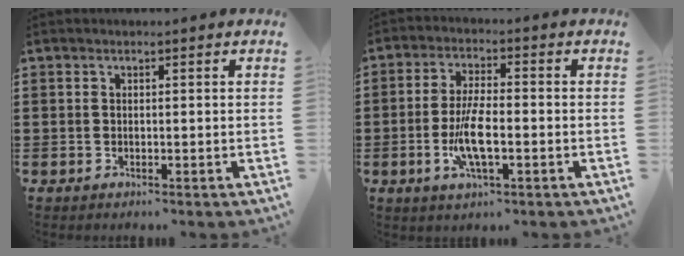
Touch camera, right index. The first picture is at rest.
{"total": 7.2, "force": [-1.9, 2.0, 6.7], "torque": [-0.145, -0.012, -0.038]}